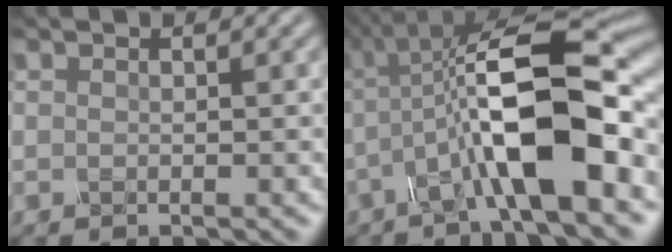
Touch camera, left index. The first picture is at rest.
{"total": 12.4, "force": [-2.2, 3.8, 11.6], "torque": [-0.191, 0.014, -0.048]}